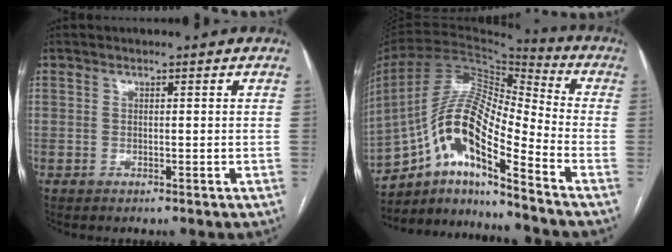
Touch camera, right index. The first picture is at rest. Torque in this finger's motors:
{"motor_torque": [1.36, -0.78, 0.76, 0.21]}